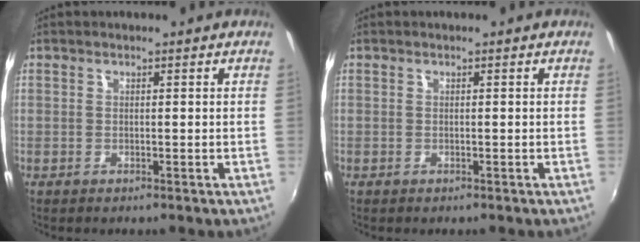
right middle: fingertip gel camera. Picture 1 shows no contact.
{"total": 0.0}